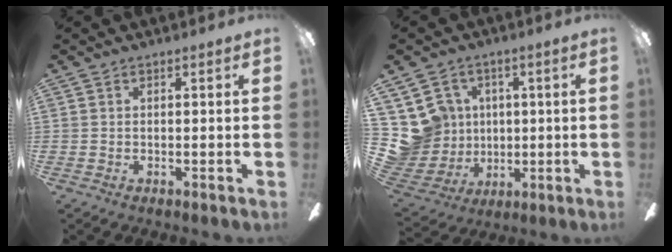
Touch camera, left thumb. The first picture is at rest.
{"total": 11.7, "force": [2.1, 11.3, 2.3], "torque": [-0.102, -0.019, 0.052]}